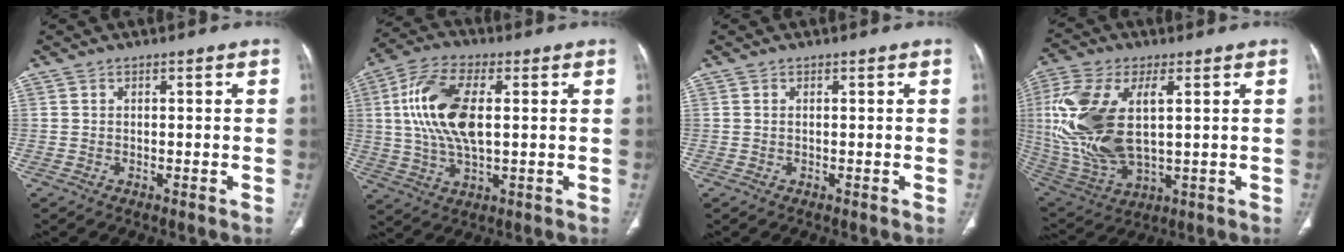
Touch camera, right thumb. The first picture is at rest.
{"total": 14.9, "force": [2.2, 6.9, 13.0], "torque": [-0.274, 0.007, 0.042]}
{"total": 0.0}
{"total": 20.5, "force": [2.8, 10.3, 17.5], "torque": [-0.391, -0.011, 0.061]}